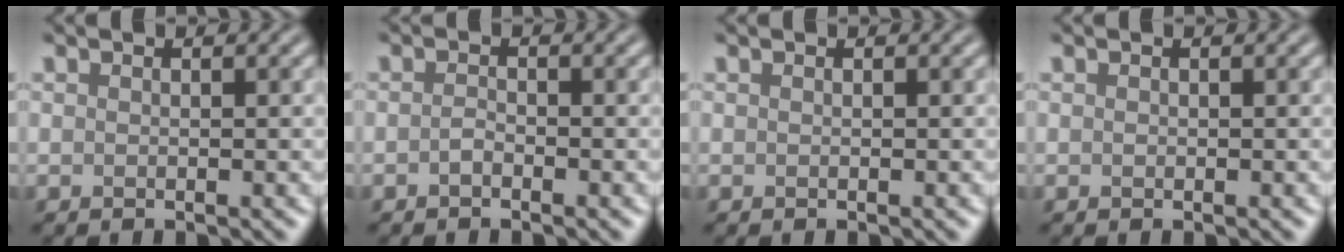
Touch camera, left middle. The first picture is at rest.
{"total": 0.8, "force": [-0.5, 0.3, 0.5], "torque": [-0.012, 0.002, -0.012]}
{"total": 0.0}
{"total": 0.0}